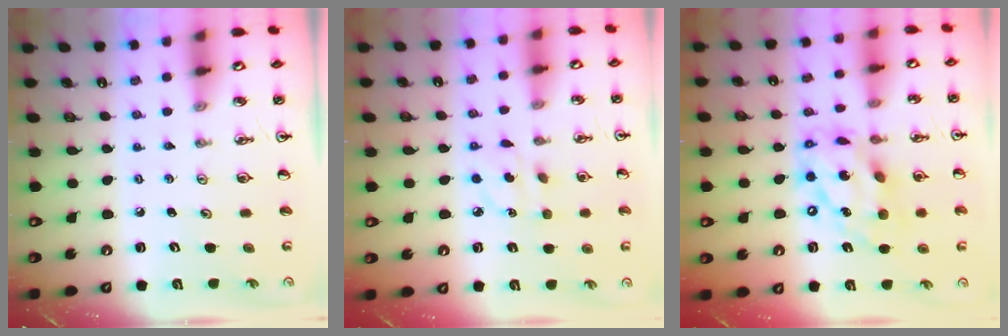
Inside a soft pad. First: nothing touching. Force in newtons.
{"total": 3.7, "press": 3.6, "slide": 0.9}
{"total": 16.9, "press": 16.9, "slide": 1.4}